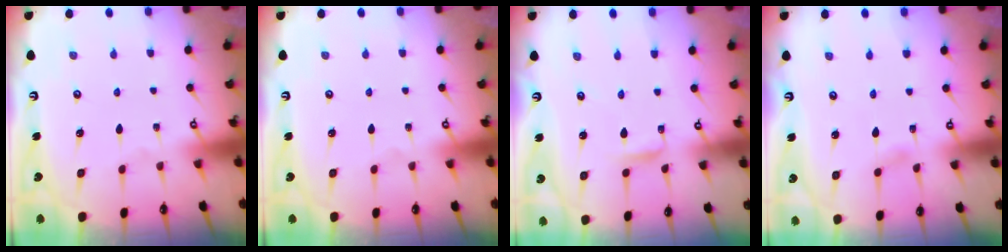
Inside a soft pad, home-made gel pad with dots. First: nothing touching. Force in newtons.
{"total": 0.0}
{"total": 3.0, "press": 3.0, "slide": 0.3}
{"total": 2.7, "press": 2.7, "slide": 0.3}